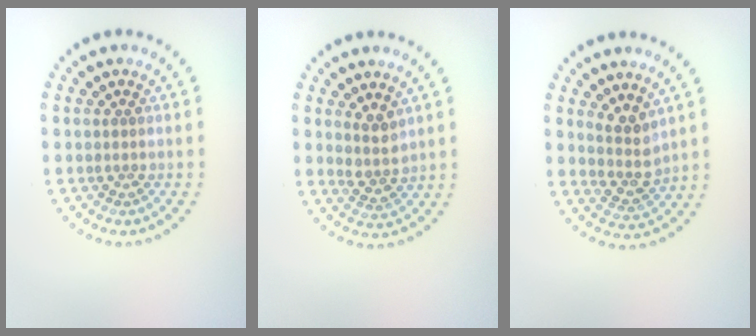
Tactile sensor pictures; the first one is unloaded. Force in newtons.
{"total": 2.2, "press": 1.8, "slide": 1.2}
{"total": 2.7, "press": 2.1, "slide": 1.6}